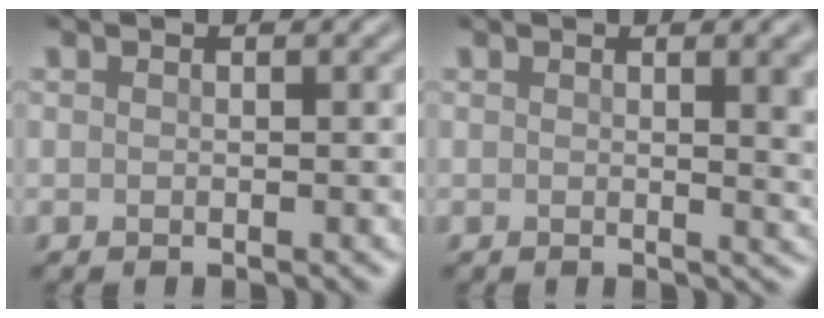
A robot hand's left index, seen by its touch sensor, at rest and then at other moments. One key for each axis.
{"total": 4.4, "fx": 0.9, "fy": 1.5, "fz": 4.0, "tx": -0.032, "ty": 0.003, "tz": 0.011}